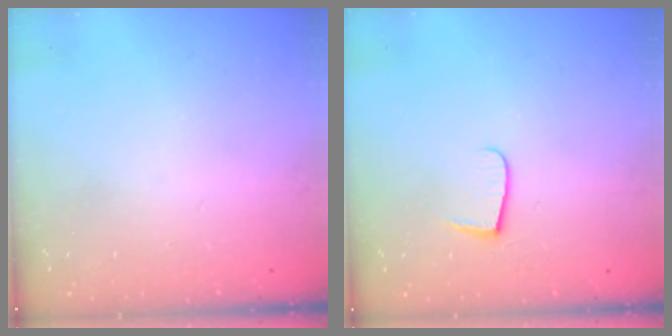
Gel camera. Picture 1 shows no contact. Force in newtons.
{"total": 4.8, "press": 4.8, "slide": 0.6}